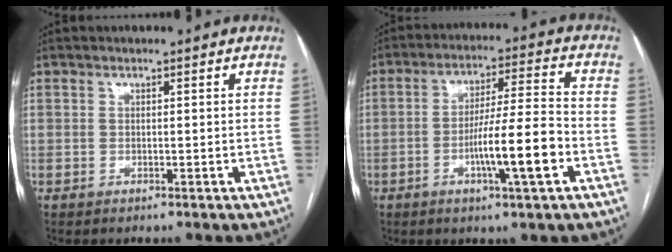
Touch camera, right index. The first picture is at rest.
{"total": 10.3, "force": [-3.7, -0.2, 9.6], "torque": [-0.164, 0.000, -0.063]}